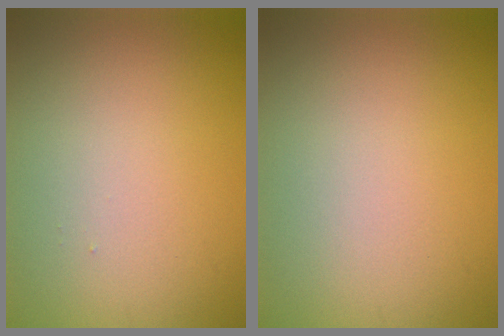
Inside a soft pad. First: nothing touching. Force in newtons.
{"total": 0.0}